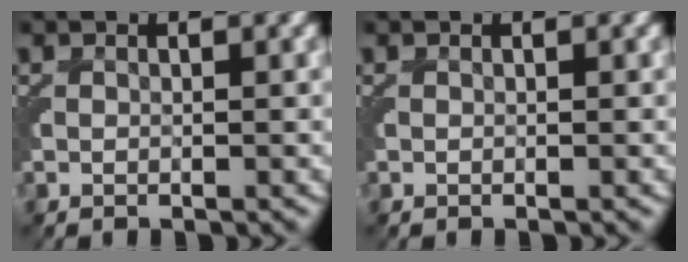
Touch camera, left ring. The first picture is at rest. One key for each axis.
{"total": 0.0}